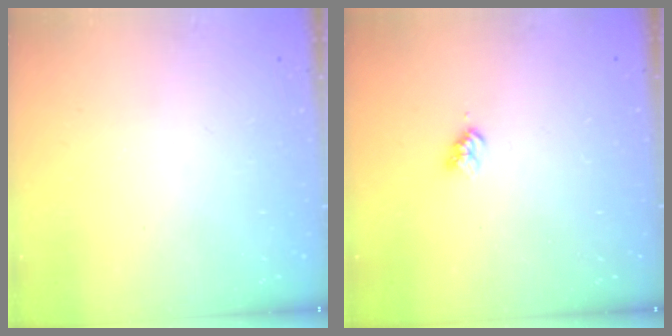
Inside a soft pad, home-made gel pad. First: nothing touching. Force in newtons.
{"total": 3.1, "press": 3.1, "slide": 0.4}